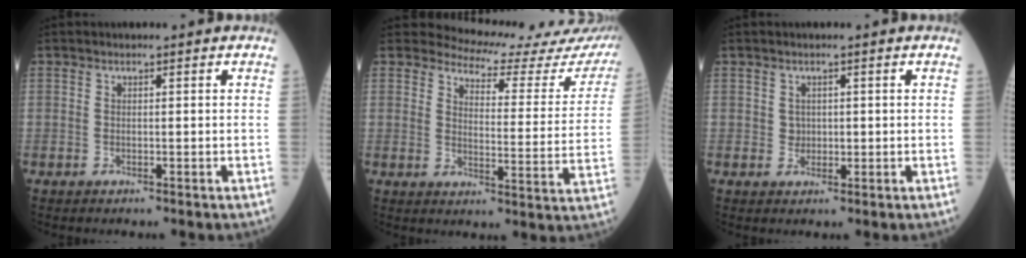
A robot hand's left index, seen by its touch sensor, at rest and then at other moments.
{"total": 18.2, "force": [17.8, 2.7, 2.3], "torque": [-0.008, -0.104, 0.177]}
{"total": 1.5, "force": [0.3, 1.3, 0.6], "torque": [-0.011, 0.000, 0.008]}